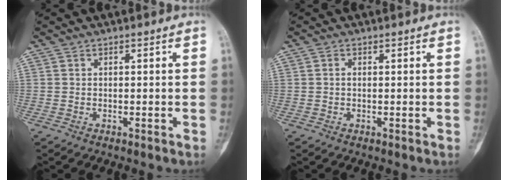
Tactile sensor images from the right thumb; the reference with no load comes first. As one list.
[{"total": 0.6, "force": [0.1, 0.4, 0.4], "torque": [-0.010, 0.001, 0.001]}]